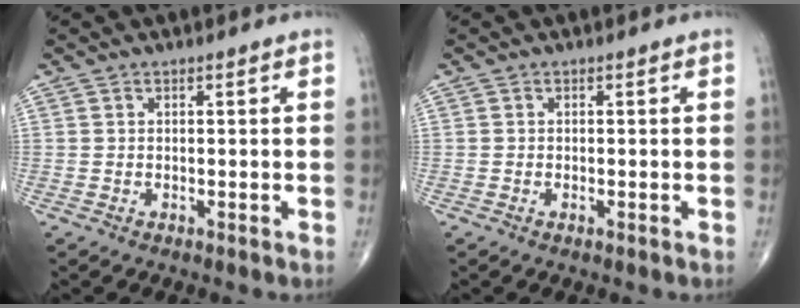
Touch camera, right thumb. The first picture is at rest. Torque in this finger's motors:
{"motor_torque": [-0.17, 0.02, 0.17, -0.03, 0.00]}